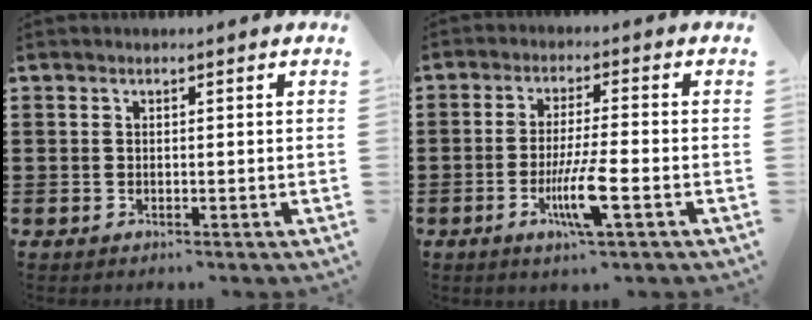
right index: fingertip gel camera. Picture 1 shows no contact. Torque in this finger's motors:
{"motor_torque": [2.14, 0.00, 0.35, 0.17]}